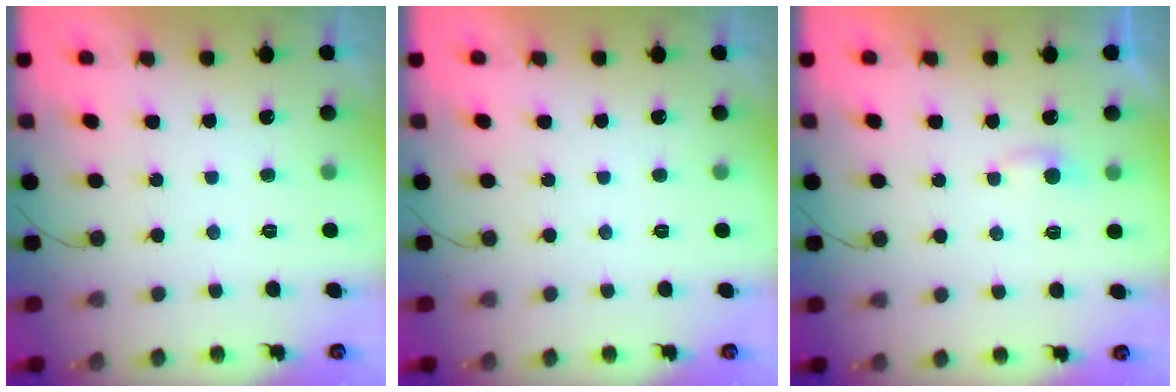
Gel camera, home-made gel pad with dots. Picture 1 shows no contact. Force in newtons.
{"total": 0.0}
{"total": 2.4, "press": 2.4, "slide": 0.3}